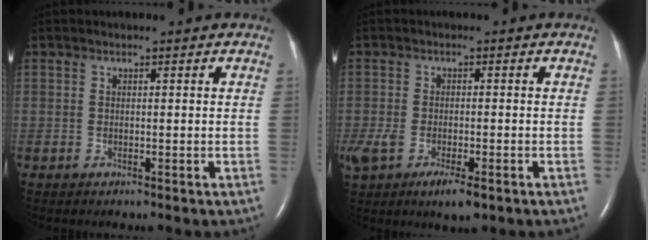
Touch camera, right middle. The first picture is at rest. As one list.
[{"total": 8.2, "force": [-4.7, 3.0, 6.1], "torque": [-0.120, -0.021, -0.077]}]